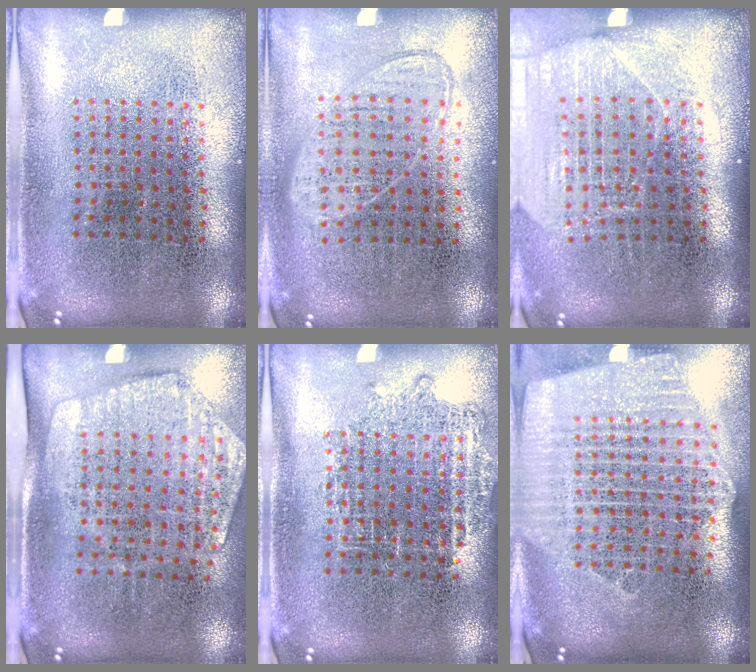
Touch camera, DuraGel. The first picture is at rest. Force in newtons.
{"total": 1.0, "press": 0.8, "slide": 0.5}
{"total": 1.6, "press": 1.5, "slide": 0.5}
{"total": 1.9, "press": 1.6, "slide": 1.0}
{"total": 1.0, "press": 1.0, "slide": 0.2}
{"total": 2.6, "press": 2.2, "slide": 1.3}